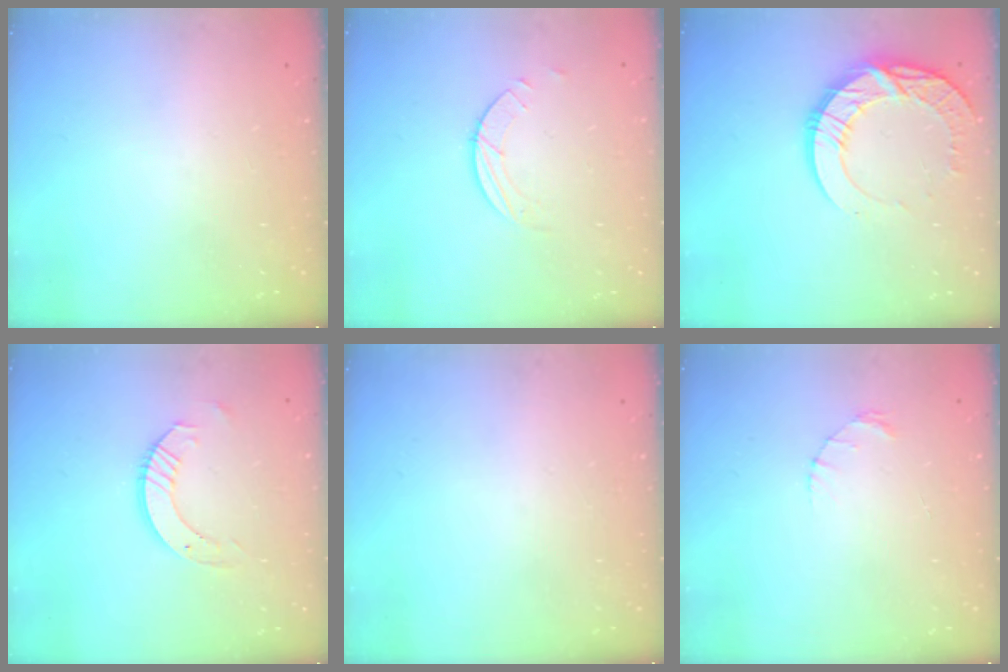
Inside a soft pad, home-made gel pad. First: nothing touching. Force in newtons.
{"total": 1.5, "press": 1.5, "slide": 0.1}
{"total": 14.4, "press": 14.4, "slide": 1.4}
{"total": 7.6, "press": 7.5, "slide": 0.5}
{"total": 0.0}
{"total": 1.4, "press": 1.4, "slide": 0.2}